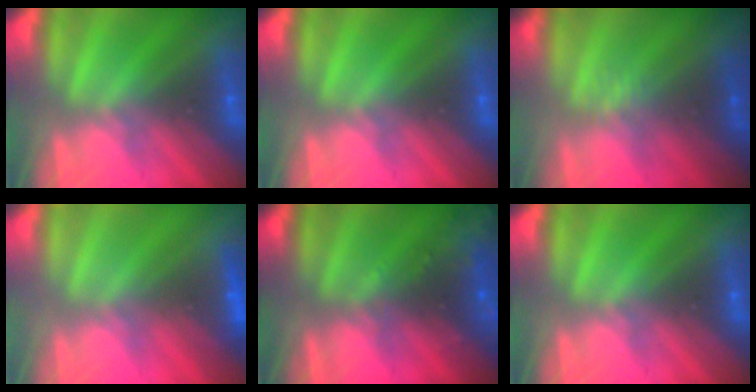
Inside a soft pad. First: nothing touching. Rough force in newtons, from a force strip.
{"total": 0.0}
{"total": 2.3}
{"total": 2.4}
{"total": 9.3}
{"total": 0.0}